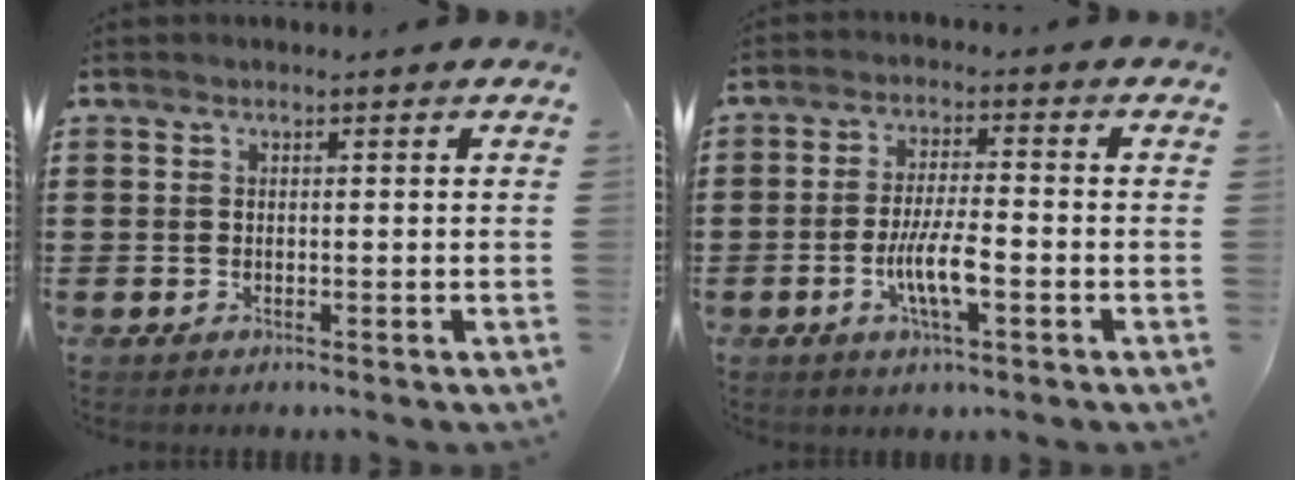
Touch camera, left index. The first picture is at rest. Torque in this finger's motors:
{"motor_torque": [1.60, 0.54, 0.34, 0.14]}